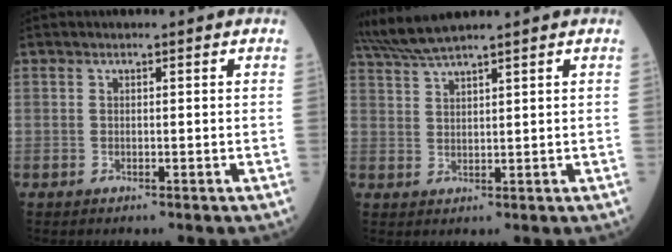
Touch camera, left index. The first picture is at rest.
{"total": 5.7, "force": [5.1, -1.1, 2.4], "torque": [-0.059, 0.017, 0.105]}